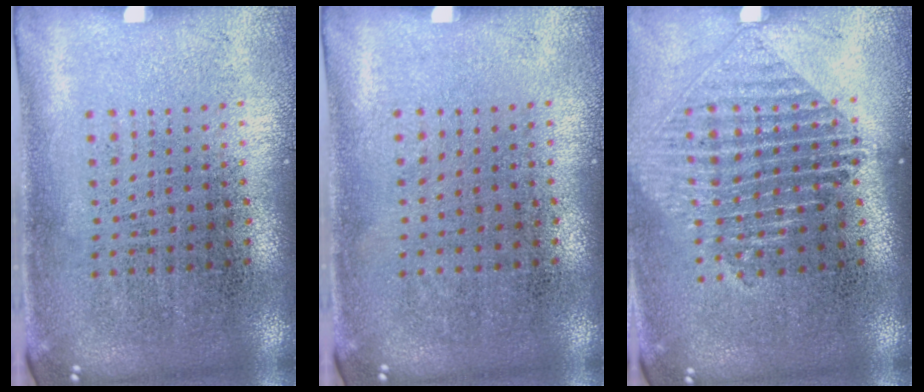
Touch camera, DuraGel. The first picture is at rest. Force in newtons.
{"total": 0.0}
{"total": 1.5, "press": 1.3, "slide": 0.7}